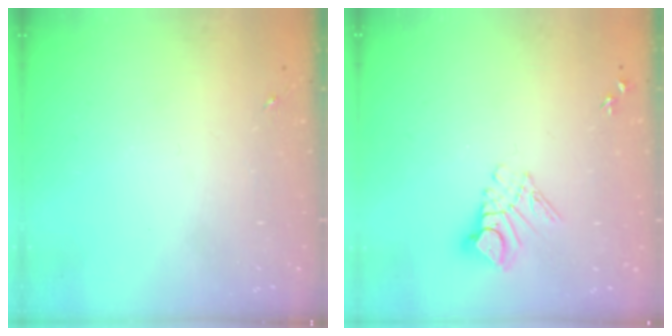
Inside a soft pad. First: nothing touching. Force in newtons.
{"total": 8.9, "press": 8.9, "slide": 0.8}